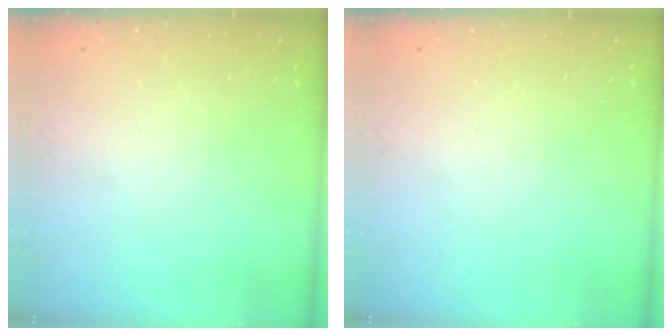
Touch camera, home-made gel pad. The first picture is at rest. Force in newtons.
{"total": 0.0}